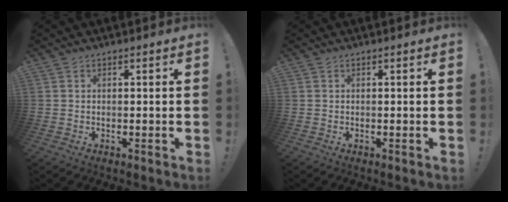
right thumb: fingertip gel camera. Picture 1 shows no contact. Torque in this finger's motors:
{"motor_torque": [0.00, 0.00, -0.07, 0.07, 0.00]}